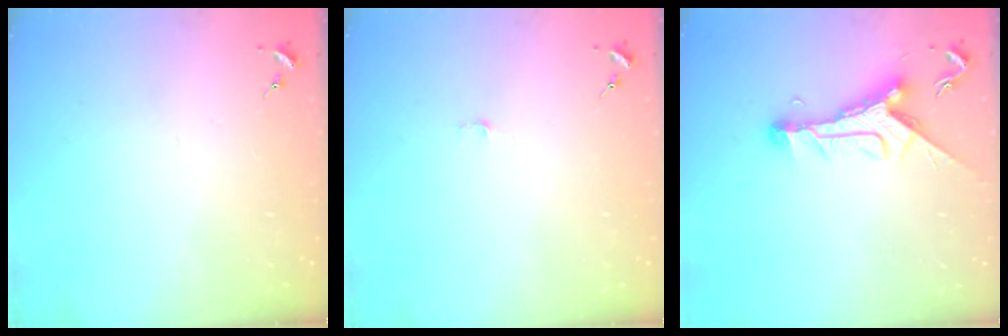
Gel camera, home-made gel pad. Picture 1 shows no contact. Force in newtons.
{"total": 2.7, "press": 2.7, "slide": 0.3}
{"total": 10.8, "press": 10.8, "slide": 0.6}